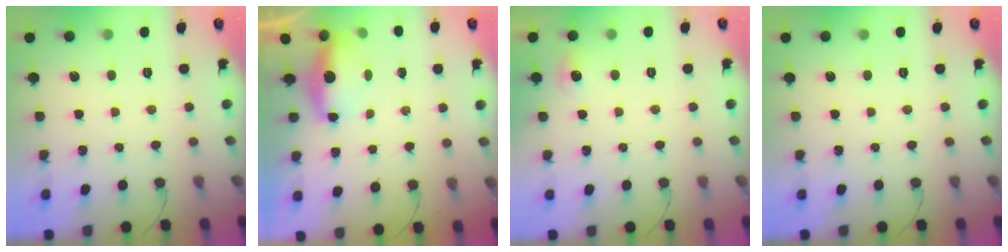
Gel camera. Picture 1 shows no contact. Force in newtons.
{"total": 7.3, "press": 5.5, "slide": 4.7}
{"total": 7.5, "press": 4.5, "slide": 6.1}
{"total": 0.0}